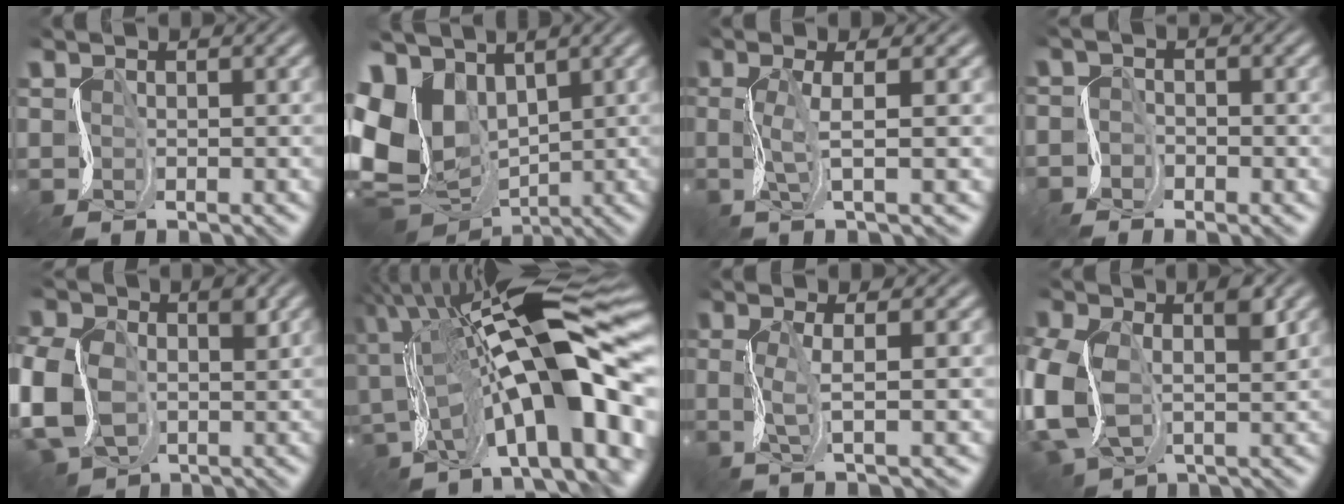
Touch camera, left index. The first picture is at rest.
{"total": 12.0, "force": [-1.4, 8.8, 8.0], "torque": [-0.169, -0.042, 0.021]}
{"total": 3.1, "force": [-1.1, -0.6, 2.8], "torque": [-0.040, -0.008, -0.023]}
{"total": 2.6, "force": [-2.5, -0.2, -0.8], "torque": [0.025, -0.014, -0.044]}
{"total": 8.1, "force": [-3.0, 5.7, 5.0], "torque": [-0.126, -0.035, -0.052]}
{"total": 15.1, "force": [-1.8, 4.6, 14.2], "torque": [-0.212, -0.002, -0.032]}
{"total": 2.8, "force": [-1.1, -0.6, 2.5], "torque": [-0.035, -0.010, -0.022]}
{"total": 8.8, "force": [-2.5, 5.4, 6.5], "torque": [-0.170, -0.039, -0.039]}